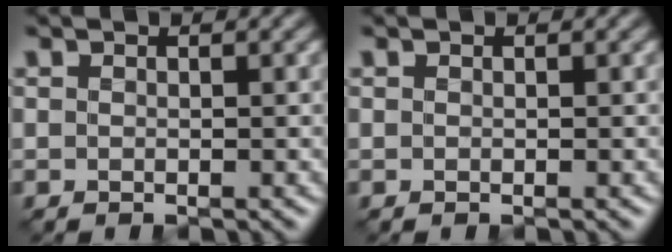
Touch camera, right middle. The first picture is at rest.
{"total": 0.0}